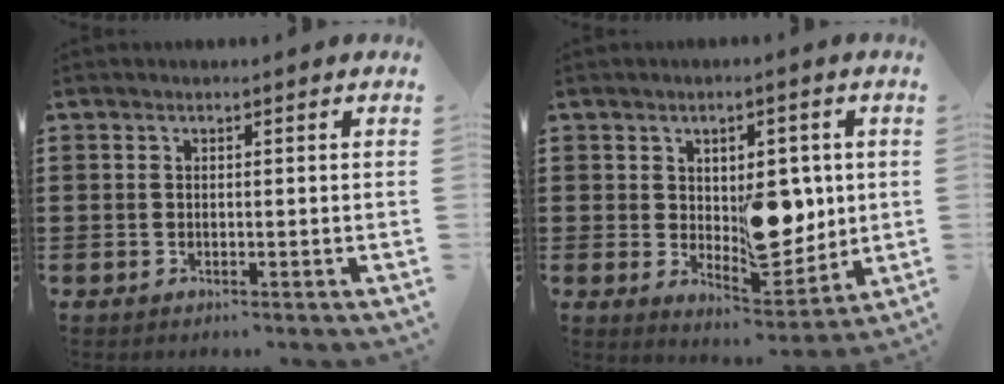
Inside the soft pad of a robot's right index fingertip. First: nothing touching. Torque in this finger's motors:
{"motor_torque": [1.40, 0.74, 0.41, 0.13]}